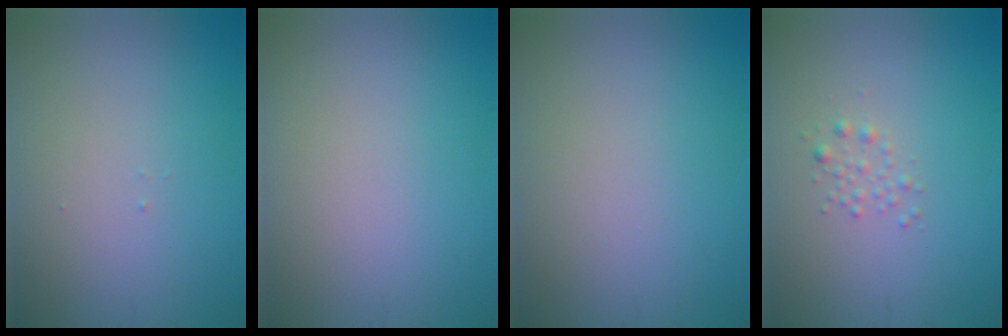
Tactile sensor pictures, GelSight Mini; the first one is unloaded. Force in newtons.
{"total": 0.0}
{"total": 0.0}
{"total": 1.1, "press": 1.1, "slide": 0.0}